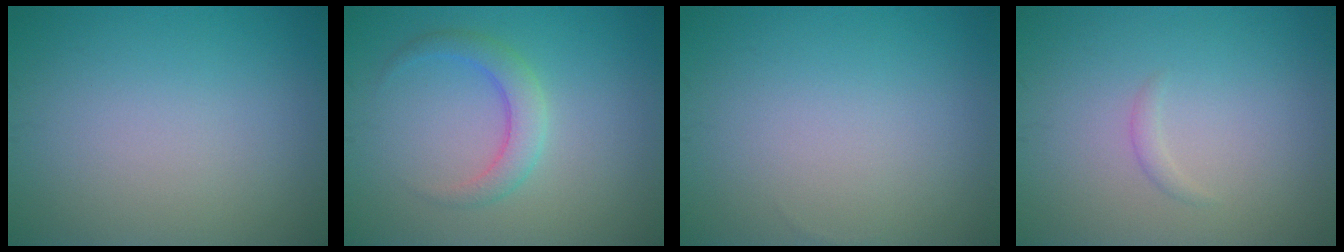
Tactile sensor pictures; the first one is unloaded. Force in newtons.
{"total": 2.7, "press": 2.7, "slide": 0.2}
{"total": 0.0}
{"total": 0.7, "press": 0.7, "slide": 0.0}